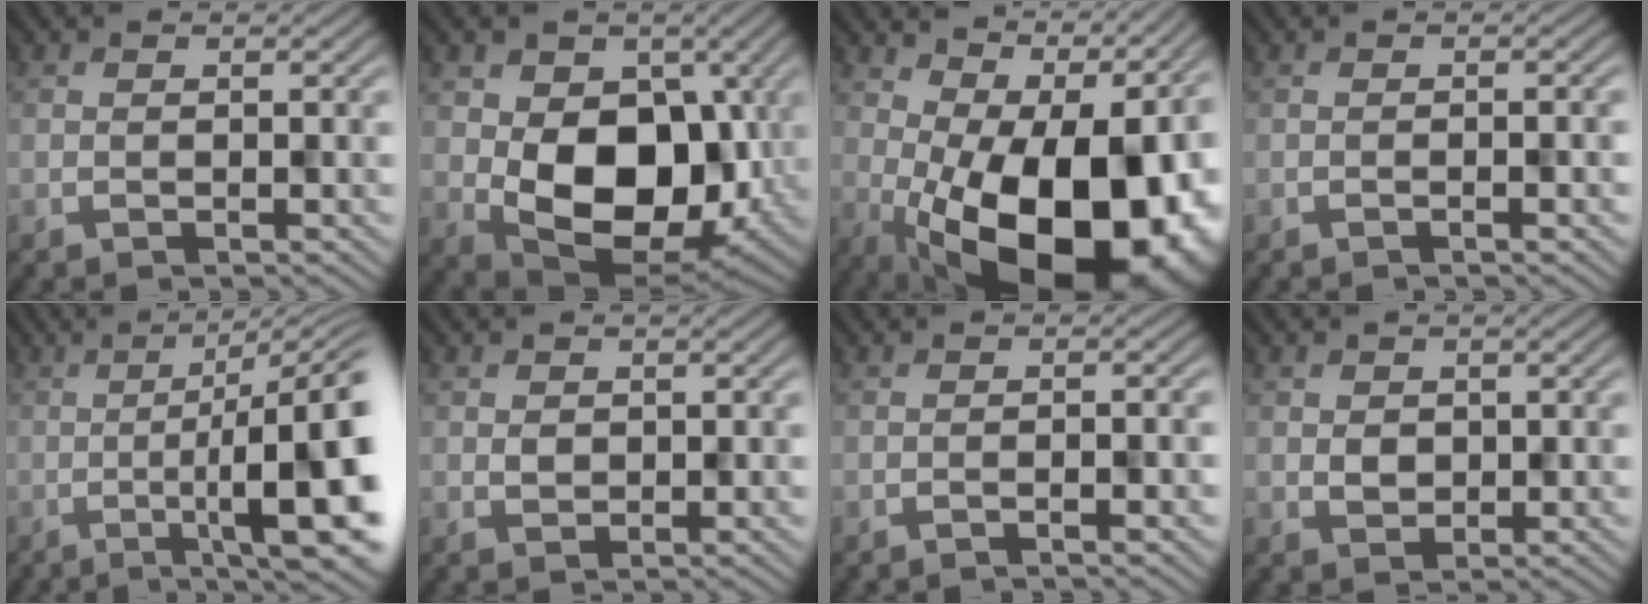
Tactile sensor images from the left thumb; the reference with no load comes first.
{"total": 11.7, "force": [-0.1, 8.7, 7.8], "torque": [-0.134, -0.030, 0.006]}
{"total": 19.4, "force": [-1.8, 10.7, 16.0], "torque": [-0.170, 0.000, -0.012]}
{"total": 1.6, "force": [-0.6, 0.3, 1.4], "torque": [-0.016, 0.007, -0.012]}
{"total": 14.2, "force": [-2.4, 3.5, 13.5], "torque": [-0.161, 0.002, -0.021]}
{"total": 1.5, "force": [0.5, 1.3, 0.3], "torque": [-0.006, 0.002, 0.012]}
{"total": 1.8, "force": [-0.8, 0.3, 1.6], "torque": [-0.020, 0.009, -0.019]}
{"total": 1.6, "force": [0.6, 1.5, 0.0], "torque": [-0.004, -0.001, 0.014]}